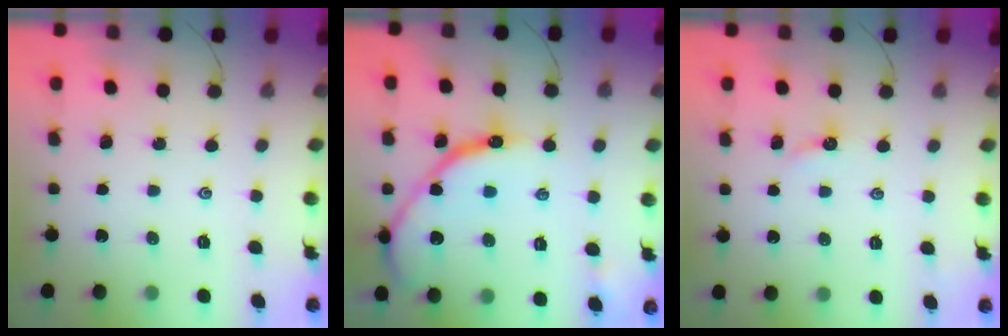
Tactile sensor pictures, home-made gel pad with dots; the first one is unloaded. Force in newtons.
{"total": 14.8, "press": 14.8, "slide": 1.1}
{"total": 2.4, "press": 2.4, "slide": 0.3}